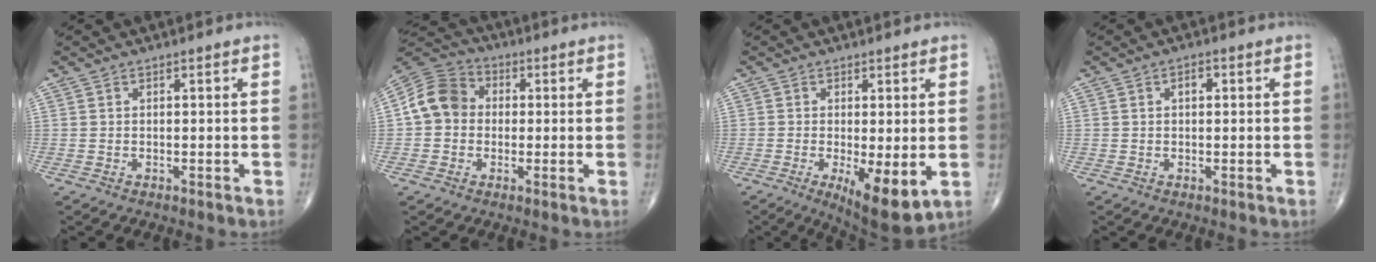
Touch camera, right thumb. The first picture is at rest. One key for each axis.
{"total": 9.4, "fx": 0.1, "fy": 8.0, "fz": 4.9, "tx": -0.078, "ty": 0.028, "tz": -0.013}
{"total": 9.5, "fx": -2.3, "fy": 3.1, "fz": 8.7, "tx": -0.133, "ty": -0.025, "tz": -0.028}
{"total": 1.7, "fx": 0.4, "fy": 1.0, "fz": 1.3, "tx": -0.016, "ty": 0.004, "tz": 0.005}